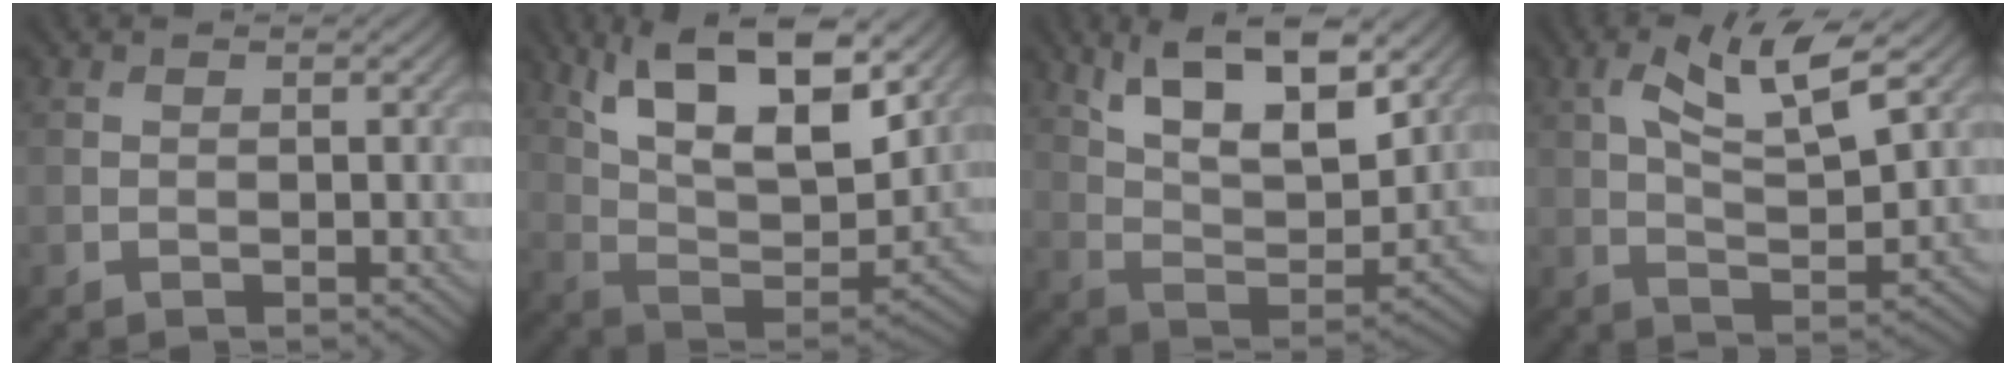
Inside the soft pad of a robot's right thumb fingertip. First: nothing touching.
{"total": 15.5, "force": [8.7, 6.0, 11.2], "torque": [-0.220, -0.005, 0.152]}
{"total": 13.5, "force": [8.2, 4.9, 9.5], "torque": [-0.172, -0.010, 0.144]}
{"total": 9.0, "force": [4.1, 2.7, 7.5], "torque": [-0.142, 0.006, 0.076]}